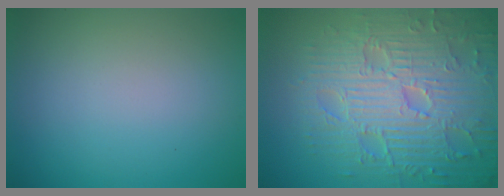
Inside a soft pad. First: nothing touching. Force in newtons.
{"total": 9.4, "press": 6.8, "slide": 6.5}